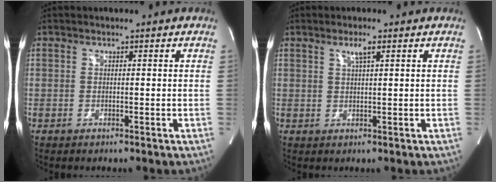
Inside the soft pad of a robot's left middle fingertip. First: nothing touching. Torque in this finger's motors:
{"motor_torque": [0.05, 0.03, -0.02, 0.01]}